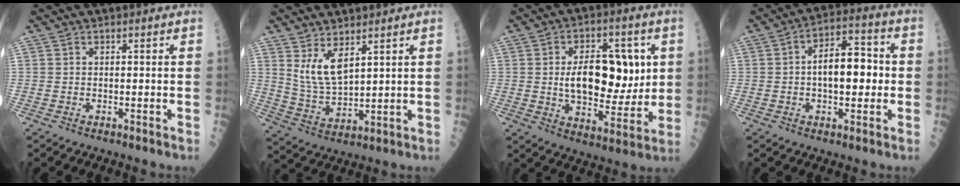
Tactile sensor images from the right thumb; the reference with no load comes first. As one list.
[{"total": 7.3, "force": [3.9, 2.8, 5.4], "torque": [-0.100, -0.037, 0.089]}, {"total": 16.9, "force": [2.3, 9.2, 14.0], "torque": [-0.169, -0.010, 0.043]}, {"total": 11.7, "force": [0.0, 5.9, 10.1], "torque": [-0.128, 0.025, -0.005]}]